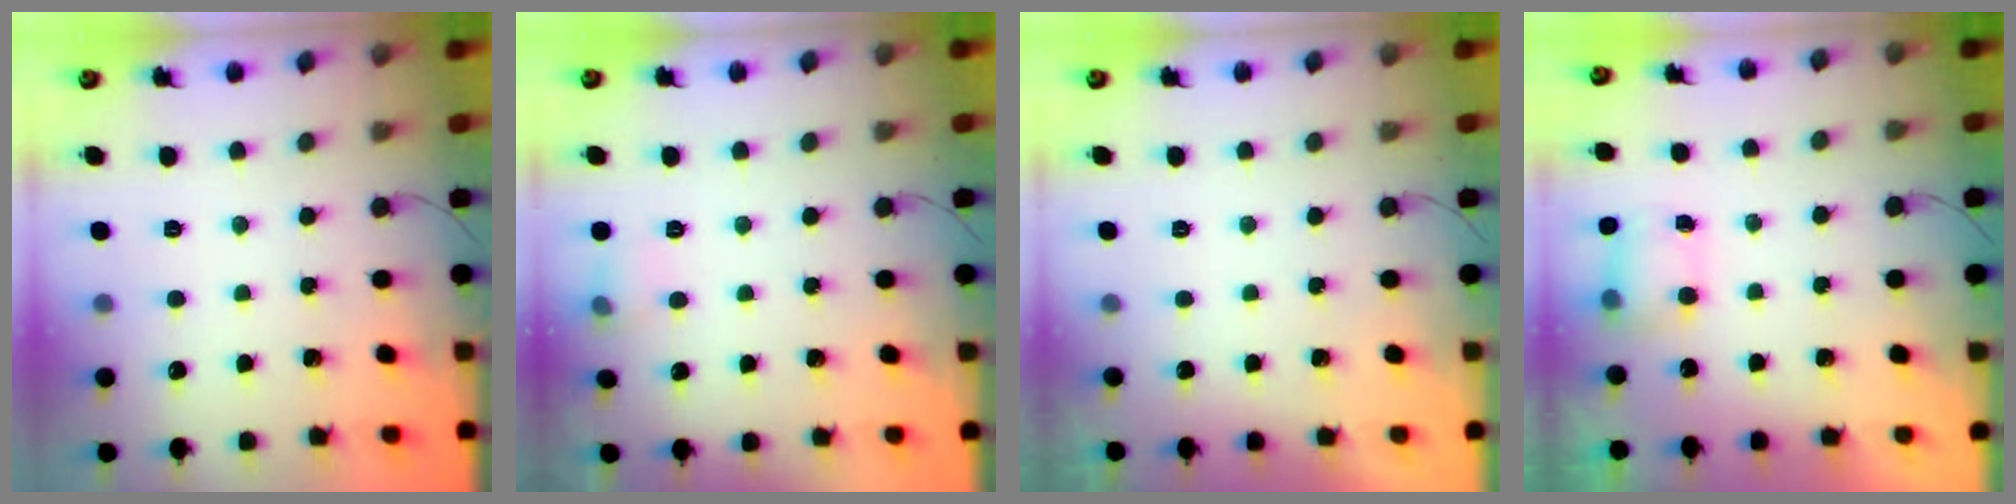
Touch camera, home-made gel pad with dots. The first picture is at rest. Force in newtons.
{"total": 5.7, "press": 5.4, "slide": 1.8}
{"total": 0.0}
{"total": 5.0, "press": 4.9, "slide": 0.5}